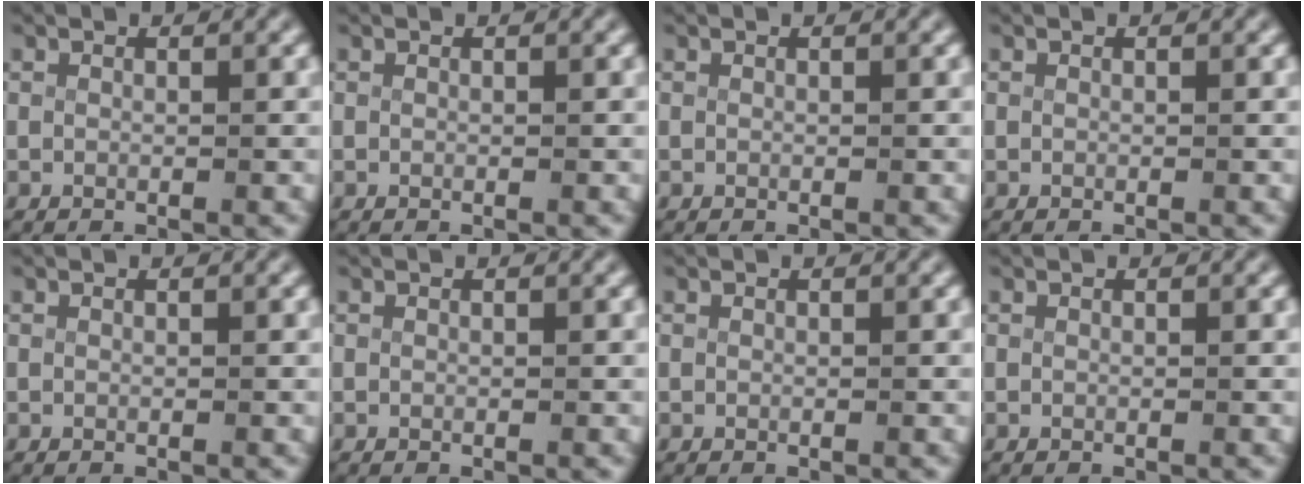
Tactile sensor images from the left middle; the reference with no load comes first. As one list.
[{"total": 0.0}, {"total": 0.0}, {"total": 0.0}, {"total": 0.0}, {"total": 0.0}, {"total": 0.0}, {"total": 0.0}]